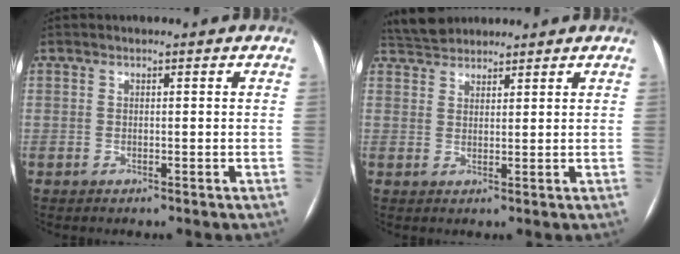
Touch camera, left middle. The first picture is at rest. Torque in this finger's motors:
{"motor_torque": [0.22, -0.25, -0.05, -0.01]}